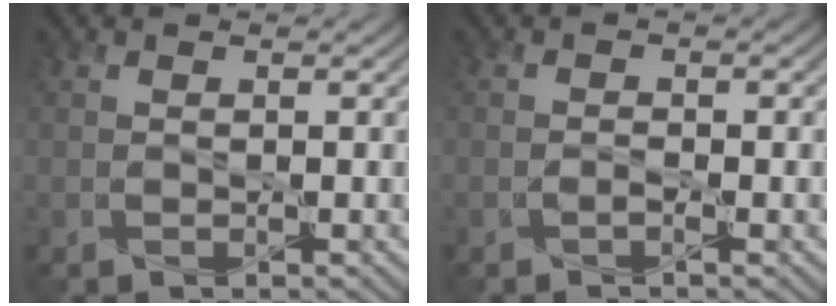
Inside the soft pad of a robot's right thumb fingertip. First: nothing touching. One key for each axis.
{"total": 1.1, "fx": -0.8, "fy": 0.1, "fz": 0.6, "tx": -0.013, "ty": 0.004, "tz": -0.015}